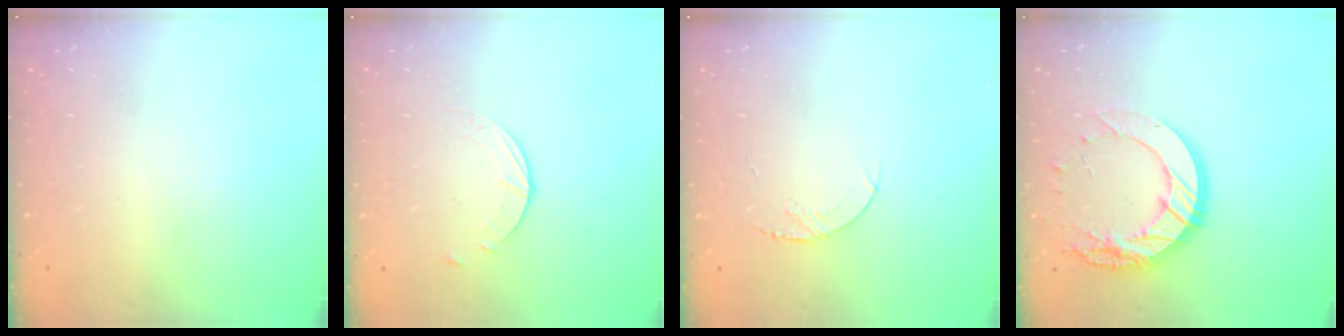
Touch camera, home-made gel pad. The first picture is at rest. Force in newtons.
{"total": 0.9, "press": 0.9, "slide": 0.2}
{"total": 4.0, "press": 3.9, "slide": 0.5}
{"total": 16.8, "press": 16.8, "slide": 1.2}